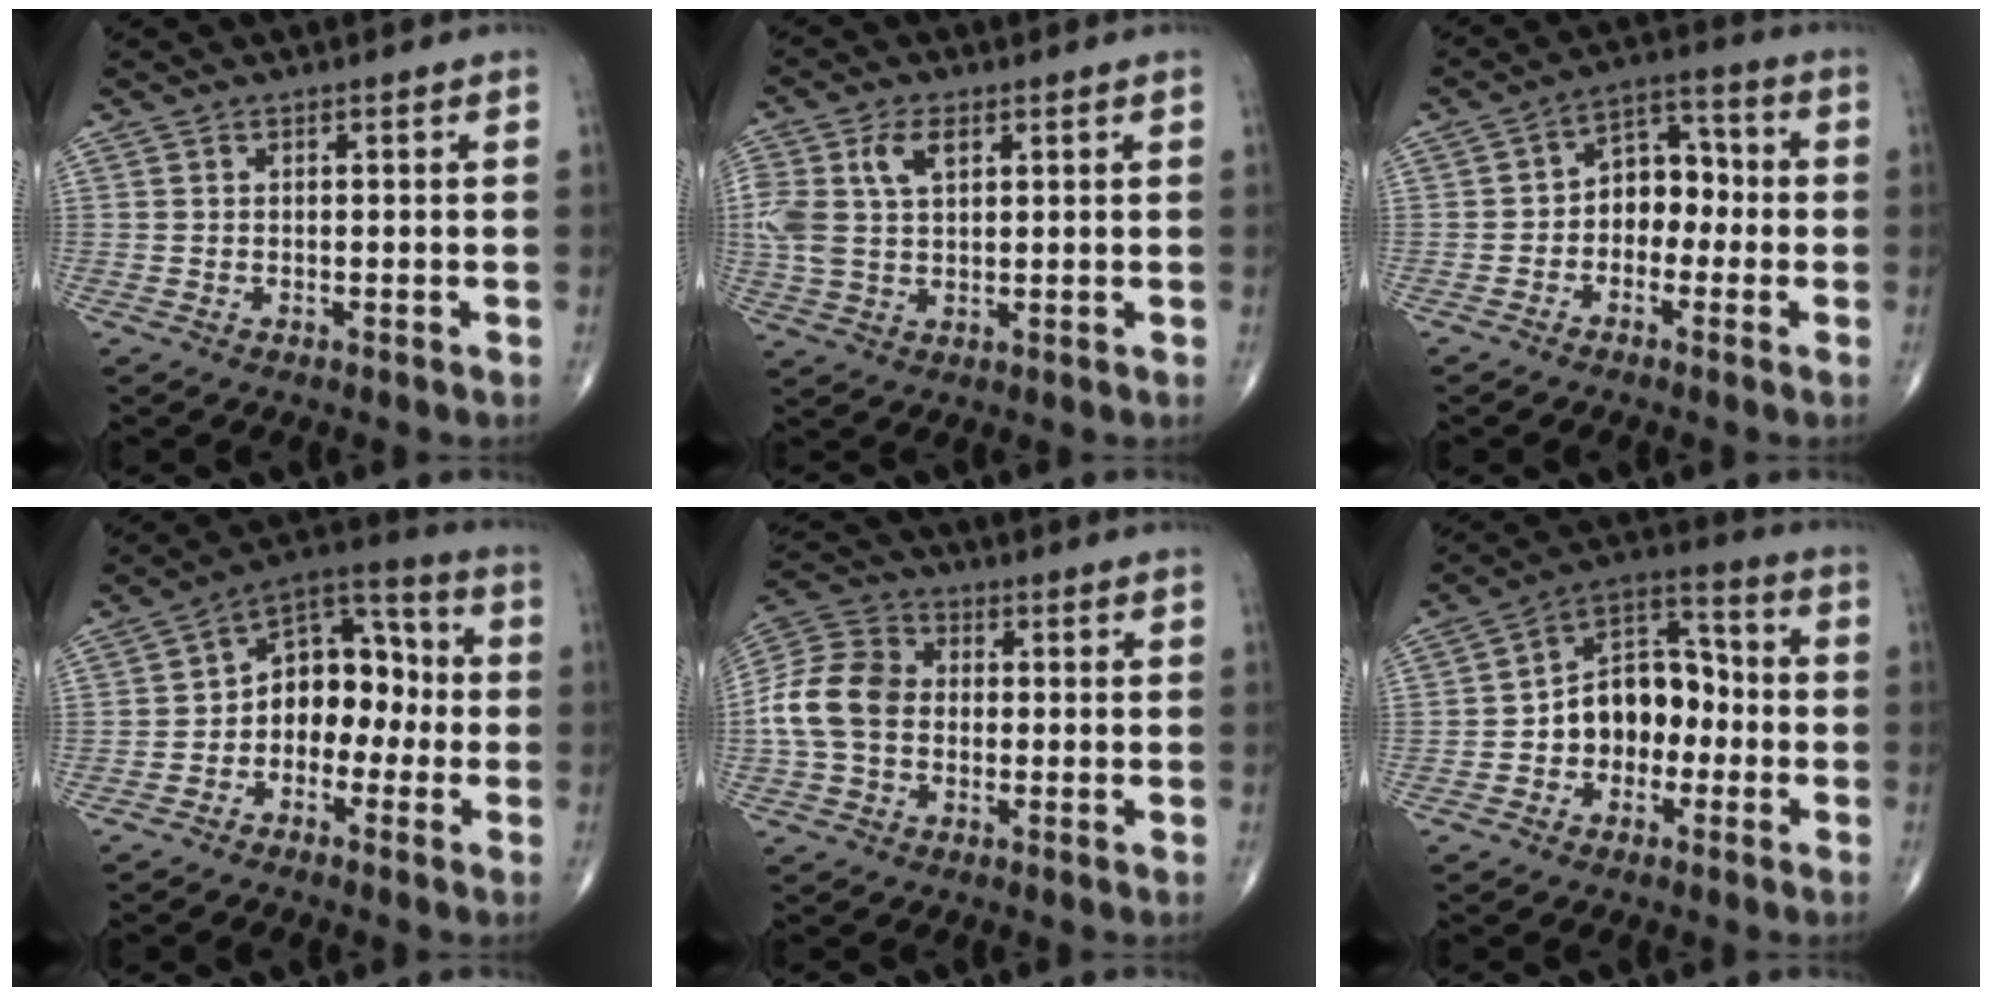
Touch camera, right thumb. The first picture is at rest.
{"total": 9.2, "force": [2.9, 5.3, 6.9], "torque": [-0.152, 0.007, 0.060]}
{"total": 8.0, "force": [-1.2, 5.9, 5.3], "torque": [-0.043, 0.040, -0.037]}
{"total": 11.6, "force": [-1.7, 8.1, 8.1], "torque": [-0.081, 0.049, -0.047]}
{"total": 11.7, "force": [-0.7, 9.0, 7.4], "torque": [-0.143, 0.035, -0.023]}
{"total": 12.6, "force": [-2.1, 8.9, 8.6], "torque": [-0.099, 0.049, -0.047]}